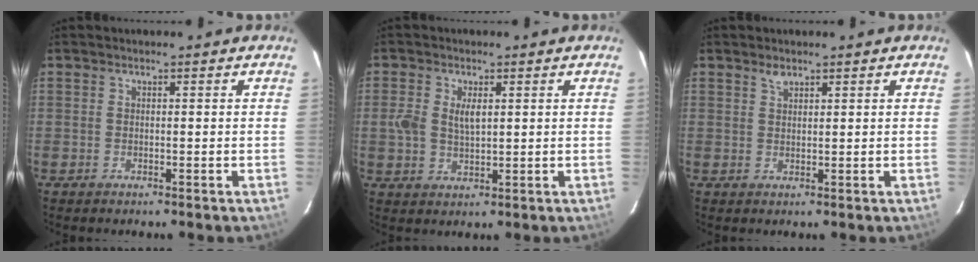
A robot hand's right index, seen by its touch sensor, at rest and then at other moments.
{"total": 4.6, "force": [0.9, 2.5, 3.8], "torque": [-0.078, 0.004, 0.017]}
{"total": 1.5, "force": [1.2, 0.6, 0.6], "torque": [-0.010, 0.002, 0.021]}